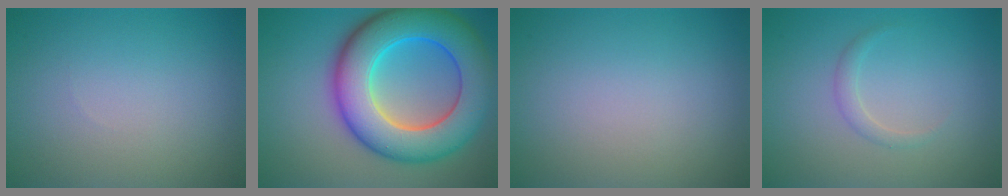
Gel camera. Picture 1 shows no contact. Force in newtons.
{"total": 12.1, "press": 12.1, "slide": 0.3}
{"total": 0.0}
{"total": 1.1, "press": 1.1, "slide": 0.1}